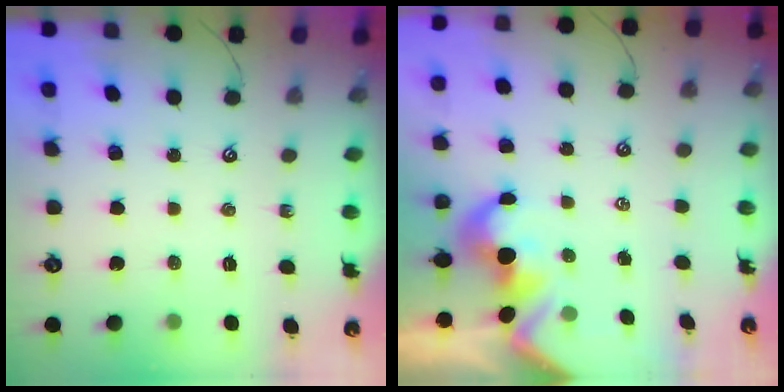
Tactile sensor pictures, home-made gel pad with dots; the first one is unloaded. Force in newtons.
{"total": 1.7, "press": 1.4, "slide": 0.9}